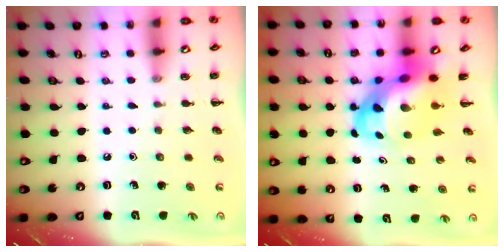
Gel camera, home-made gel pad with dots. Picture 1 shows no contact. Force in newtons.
{"total": 7.8, "press": 7.5, "slide": 2.1}